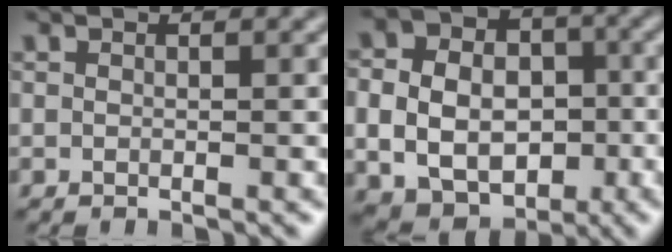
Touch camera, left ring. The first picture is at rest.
{"total": 11.5, "force": [-1.3, 9.5, 6.4], "torque": [-0.110, 0.005, -0.032]}